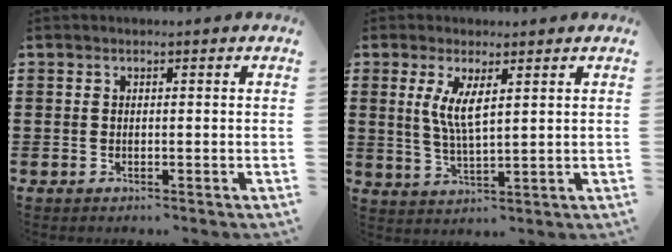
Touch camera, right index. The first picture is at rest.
{"total": 5.0, "force": [1.7, 1.3, 4.6], "torque": [-0.096, 0.000, 0.029]}